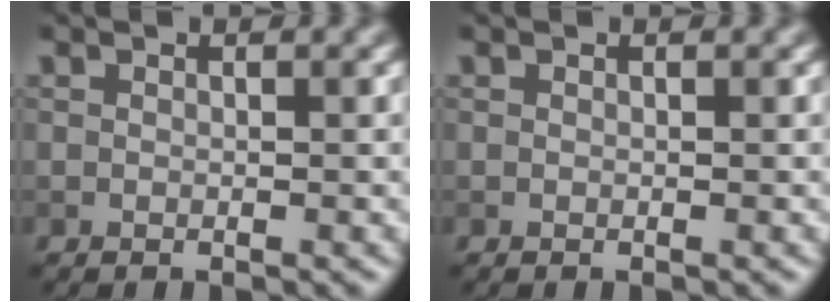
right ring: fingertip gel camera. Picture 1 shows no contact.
{"total": 0.0}